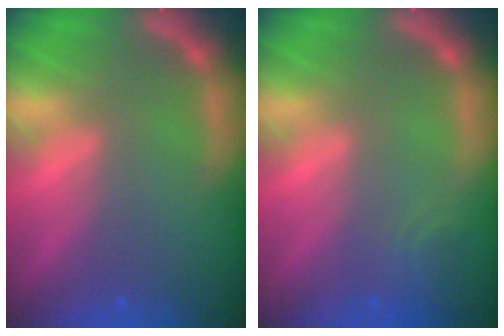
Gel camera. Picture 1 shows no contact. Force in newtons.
{"total": 1.9}